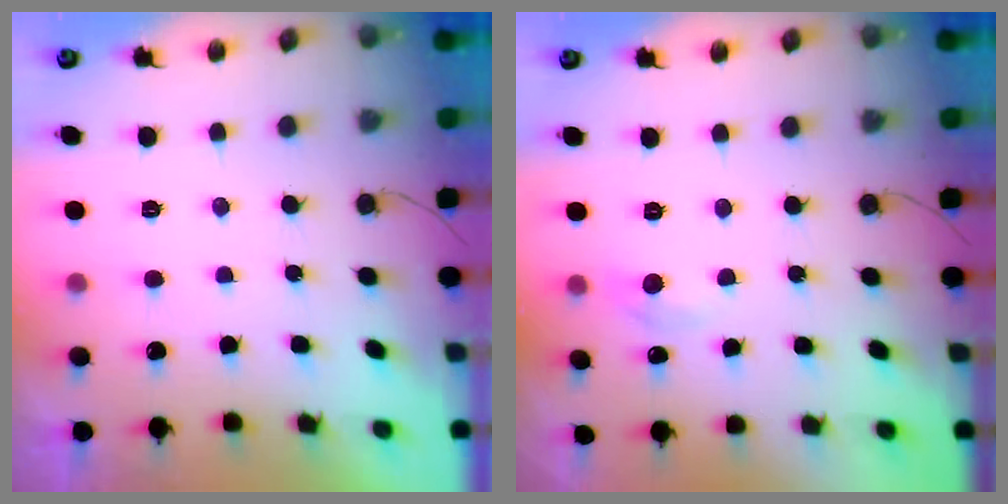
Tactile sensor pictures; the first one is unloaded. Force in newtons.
{"total": 5.6, "press": 5.6, "slide": 0.8}